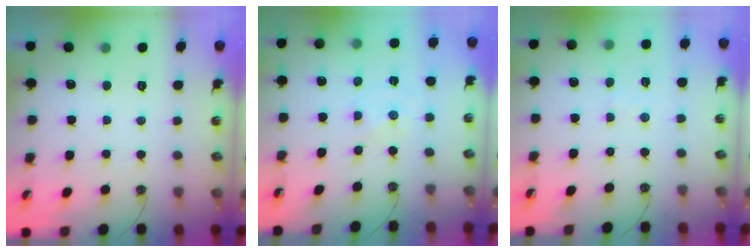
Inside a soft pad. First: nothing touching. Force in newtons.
{"total": 0.0}
{"total": 2.0, "press": 2.0, "slide": 0.4}